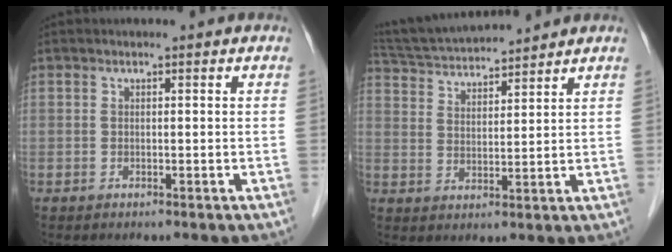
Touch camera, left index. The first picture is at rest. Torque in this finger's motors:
{"motor_torque": [-0.08, -0.68, 0.30, 0.08]}